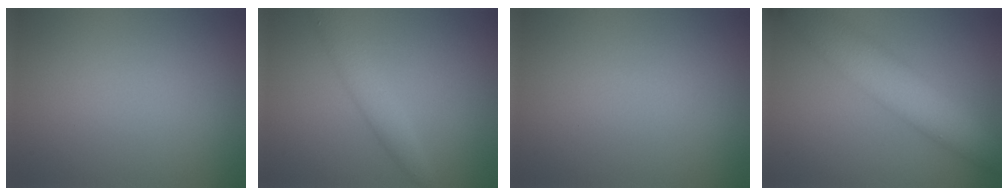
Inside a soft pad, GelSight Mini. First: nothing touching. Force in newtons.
{"total": 2.8, "press": 2.8, "slide": 0.0}
{"total": 0.0}
{"total": 6.5, "press": 6.5, "slide": 0.1}